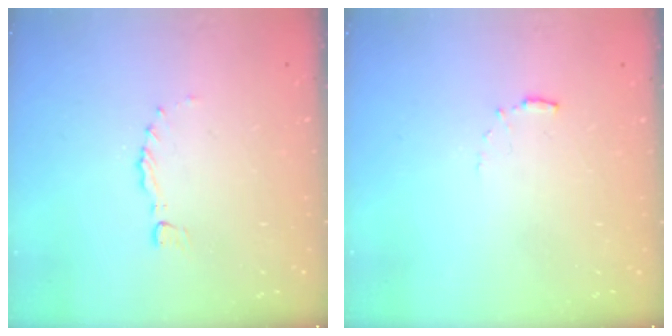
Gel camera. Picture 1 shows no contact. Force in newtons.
{"total": 5.6, "press": 5.6, "slide": 0.5}